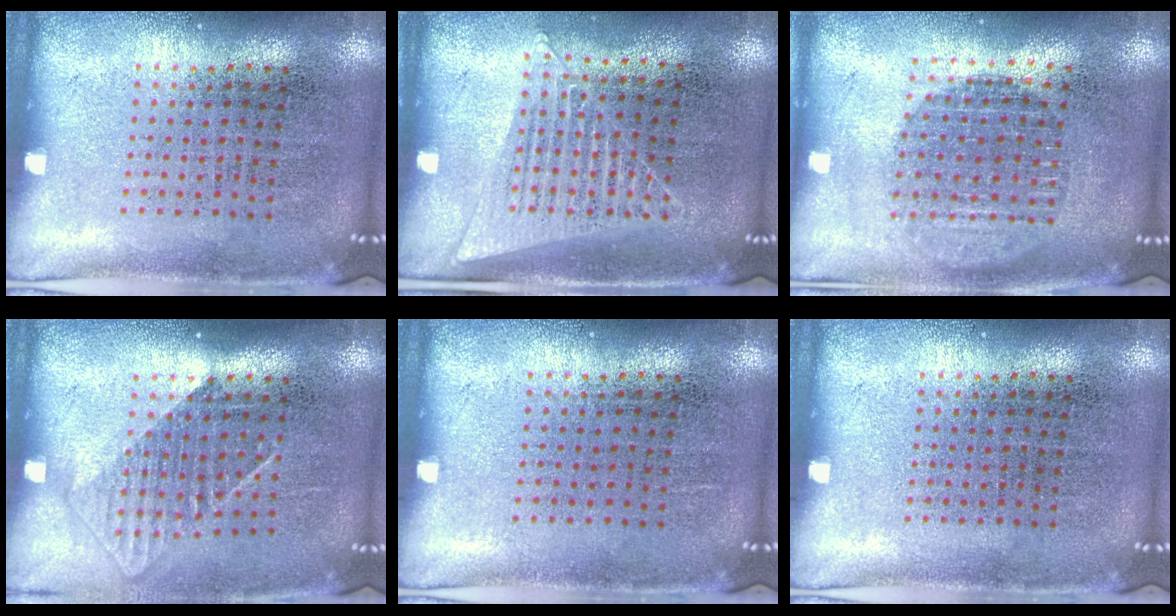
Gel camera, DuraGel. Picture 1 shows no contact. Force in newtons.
{"total": 1.3, "press": 1.2, "slide": 0.5}
{"total": 1.7, "press": 1.4, "slide": 0.9}
{"total": 1.3, "press": 0.9, "slide": 0.8}
{"total": 0.0}
{"total": 0.0}